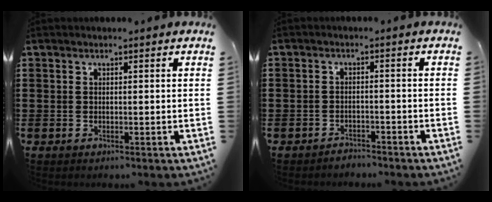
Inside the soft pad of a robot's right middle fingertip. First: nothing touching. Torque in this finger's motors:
{"motor_torque": [0.70, 0.31, -1.05, -0.16]}